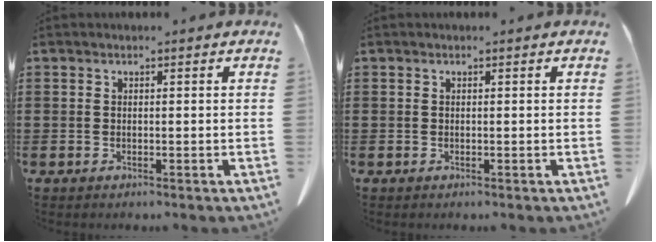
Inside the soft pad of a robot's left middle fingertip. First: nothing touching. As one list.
[{"total": 0.0}]